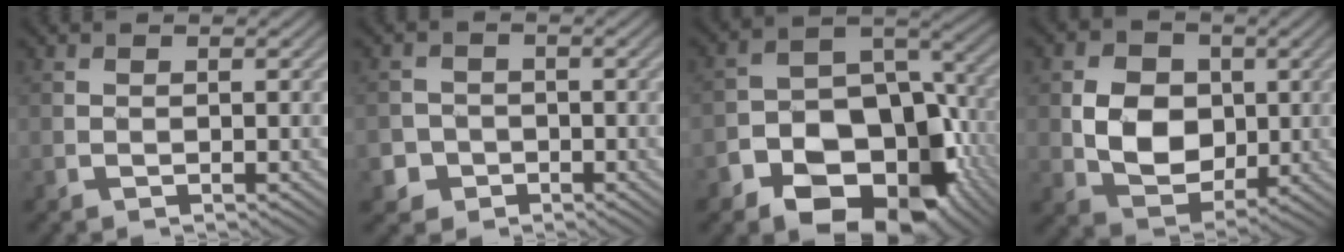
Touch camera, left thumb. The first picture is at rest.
{"total": 3.2, "force": [-1.4, 2.9, 0.5], "torque": [-0.004, 0.000, -0.036]}
{"total": 15.9, "force": [-7.5, 10.6, 9.1], "torque": [-0.135, -0.031, -0.130]}
{"total": 7.8, "force": [0.5, 6.1, 4.8], "torque": [-0.103, -0.002, 0.005]}